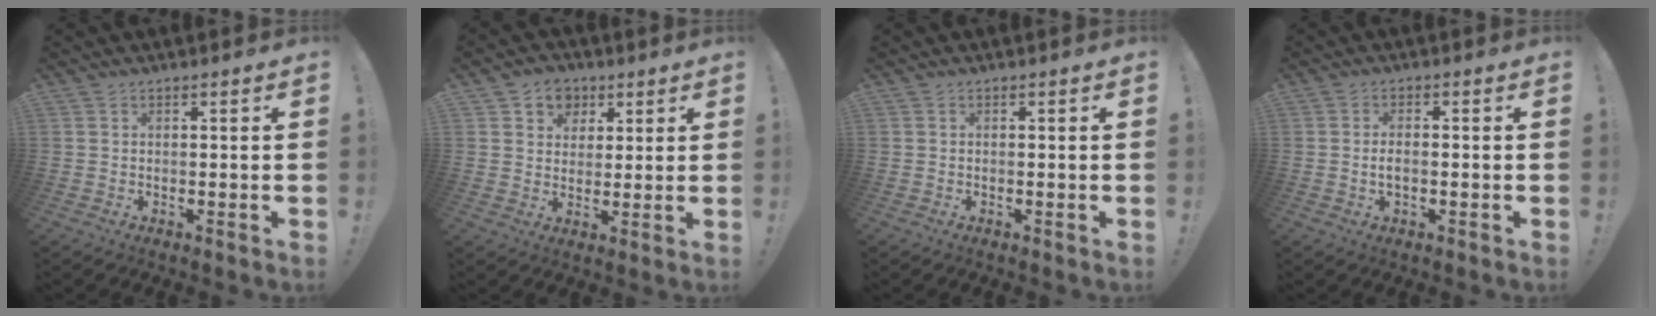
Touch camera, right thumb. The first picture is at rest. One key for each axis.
{"total": 7.2, "fx": 2.8, "fy": 6.4, "fz": 1.4, "tx": -0.013, "ty": -0.019, "tz": 0.055}
{"total": 0.0}
{"total": 2.7, "fx": -0.6, "fy": 1.2, "fz": 2.3, "tx": -0.048, "ty": 0.005, "tz": -0.012}